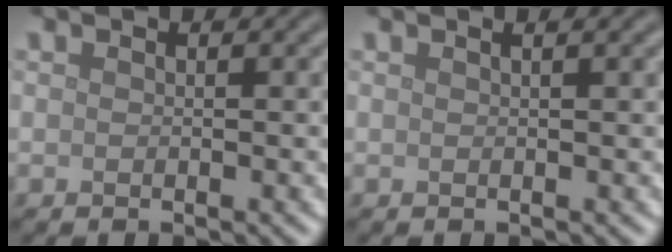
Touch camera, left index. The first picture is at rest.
{"total": 1.9, "force": [0.9, 0.7, 1.5], "torque": [-0.015, 0.003, 0.001]}